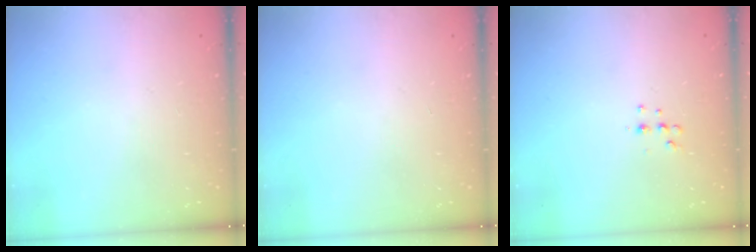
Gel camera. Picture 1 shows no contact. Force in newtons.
{"total": 0.0}
{"total": 4.9, "press": 4.8, "slide": 1.1}